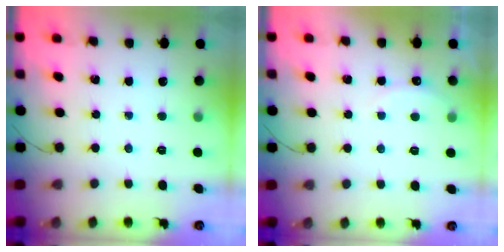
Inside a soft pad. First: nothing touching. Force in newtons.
{"total": 5.9, "press": 5.8, "slide": 1.0}